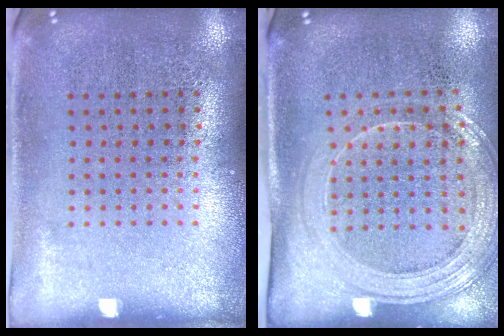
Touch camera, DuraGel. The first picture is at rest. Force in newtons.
{"total": 1.9, "press": 1.7, "slide": 0.8}